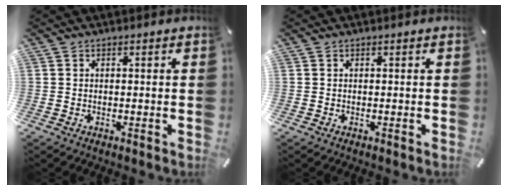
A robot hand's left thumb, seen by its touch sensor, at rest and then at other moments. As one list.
[{"total": 0.0}]